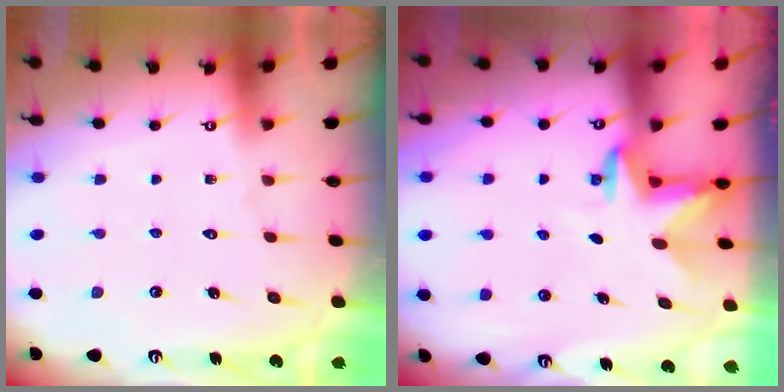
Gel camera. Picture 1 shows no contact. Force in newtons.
{"total": 3.1, "press": 3.0, "slide": 0.7}